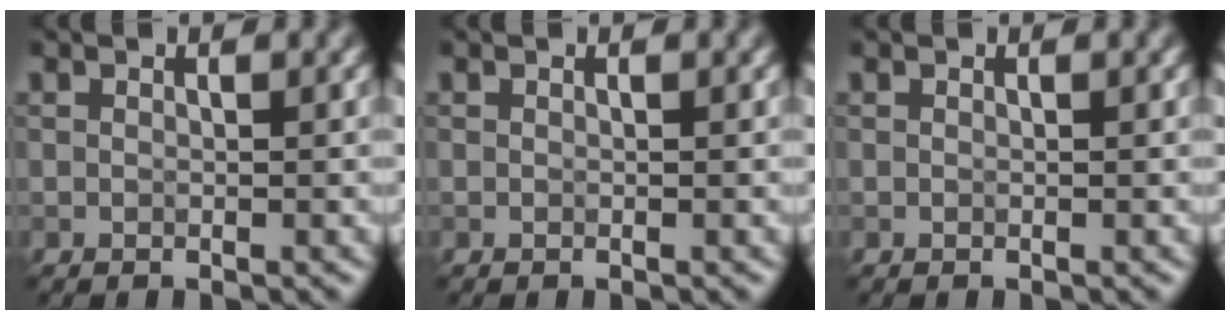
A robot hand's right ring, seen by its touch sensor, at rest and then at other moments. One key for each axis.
{"total": 0.0}
{"total": 0.0}